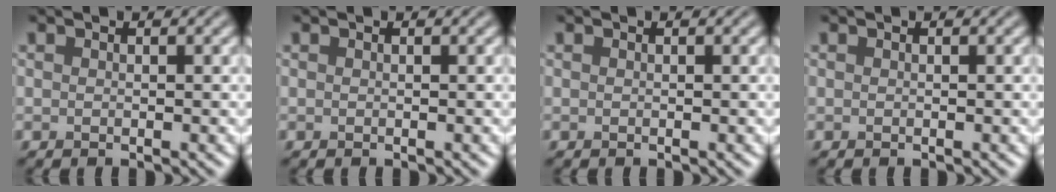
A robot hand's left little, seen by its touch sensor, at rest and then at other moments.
{"total": 0.0}
{"total": 0.0}
{"total": 0.0}